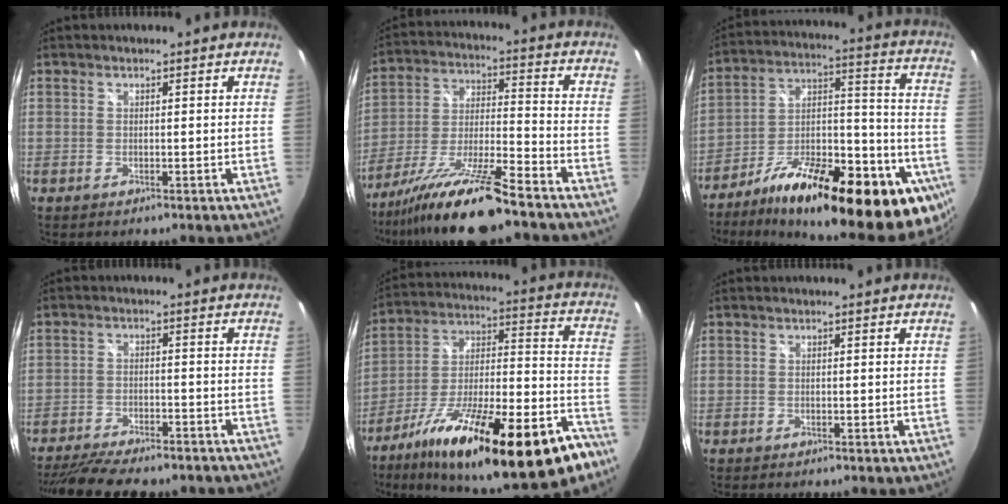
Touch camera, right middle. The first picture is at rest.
{"total": 16.8, "force": [-13.1, 0.8, 10.4], "torque": [-0.207, -0.030, -0.235]}
{"total": 31.6, "force": [-18.5, 10.6, 23.3], "torque": [-0.319, 0.007, -0.271]}
{"total": 16.9, "force": [-14.3, 4.3, 7.9], "torque": [-0.160, -0.031, -0.208]}
{"total": 32.1, "force": [-19.7, 8.9, 23.8], "torque": [-0.363, -0.027, -0.297]}
{"total": 0.5, "force": [-0.5, 0.1, 0.0], "torque": [-0.001, -0.002, -0.010]}